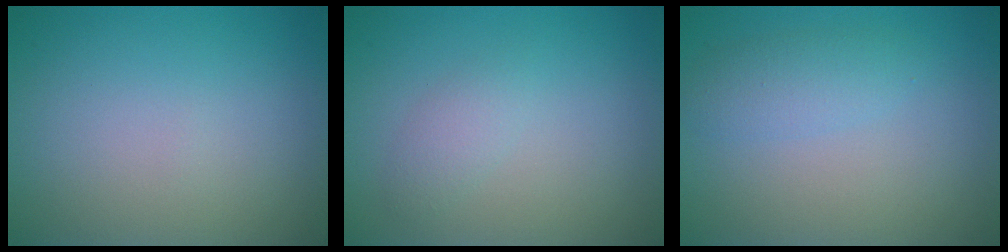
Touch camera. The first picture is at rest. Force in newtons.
{"total": 1.4, "press": 1.4, "slide": 0.1}
{"total": 2.1, "press": 2.1, "slide": 0.1}